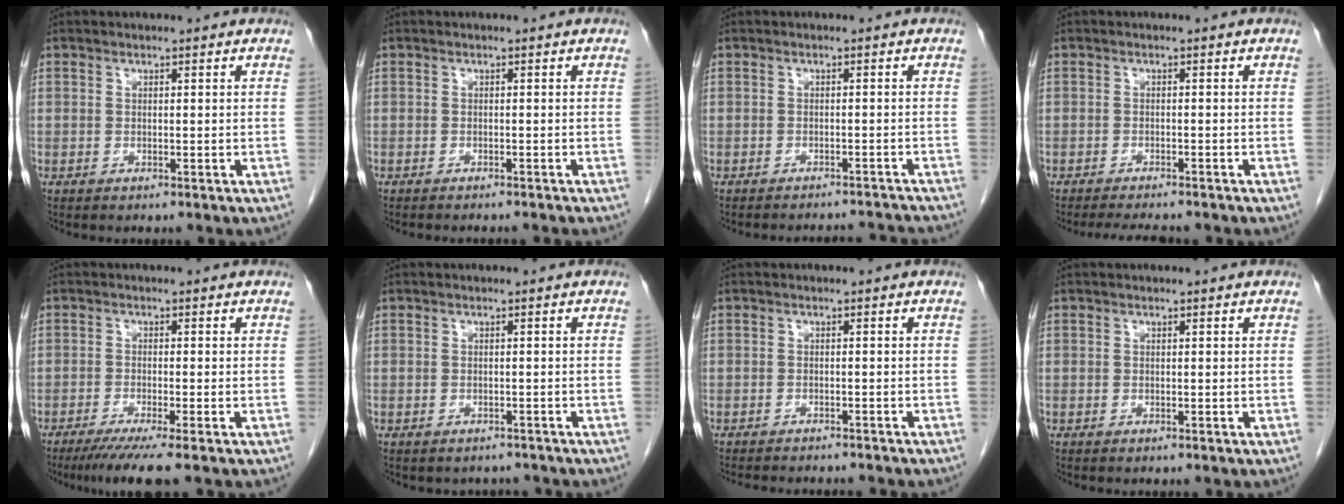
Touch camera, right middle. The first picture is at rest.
{"total": 6.4, "force": [-5.9, 0.8, 2.5], "torque": [-0.025, -0.014, -0.071]}
{"total": 8.0, "force": [-7.9, 0.6, 0.9], "torque": [-0.005, 0.008, -0.086]}
{"total": 5.9, "force": [-5.4, 0.9, 2.2], "torque": [-0.029, -0.010, -0.079]}
{"total": 6.0, "force": [-4.5, -0.8, 3.9], "torque": [-0.055, -0.016, -0.076]}
{"total": 2.5, "force": [-2.2, 1.2, -0.1], "torque": [0.001, 0.001, -0.028]}
{"total": 9.8, "force": [-9.0, 1.5, 3.6], "torque": [-0.045, -0.012, -0.110]}
{"total": 0.0}